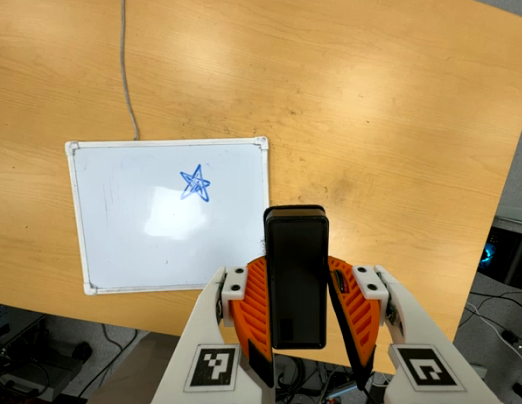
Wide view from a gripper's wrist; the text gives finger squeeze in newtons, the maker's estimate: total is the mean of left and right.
{"total": 4.1, "left": 3.4, "right": 4.9}